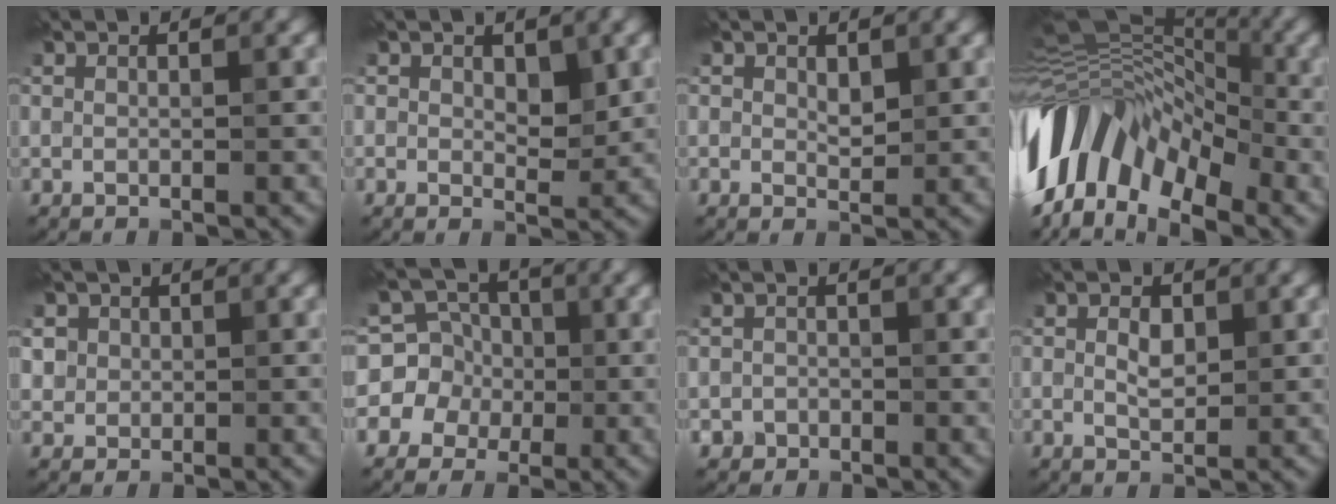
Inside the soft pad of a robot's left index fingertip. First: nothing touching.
{"total": 2.3, "force": [0.5, 1.4, 1.7], "torque": [-0.023, -0.006, 0.010]}
{"total": 1.5, "force": [0.4, 1.0, 1.0], "torque": [-0.015, -0.004, 0.009]}
{"total": 12.0, "force": [-3.2, 7.5, 8.8], "torque": [-0.149, 0.018, -0.070]}
{"total": 3.5, "force": [1.3, 3.1, 1.2], "torque": [-0.015, 0.011, 0.018]}
{"total": 5.4, "force": [-1.0, 5.3, 1.0], "torque": [-0.004, 0.020, -0.039]}
{"total": 1.2, "force": [-0.7, 1.0, 0.0], "torque": [0.012, 0.002, -0.014]}
{"total": 2.0, "force": [0.3, 1.3, 1.6], "torque": [-0.030, 0.000, 0.003]}